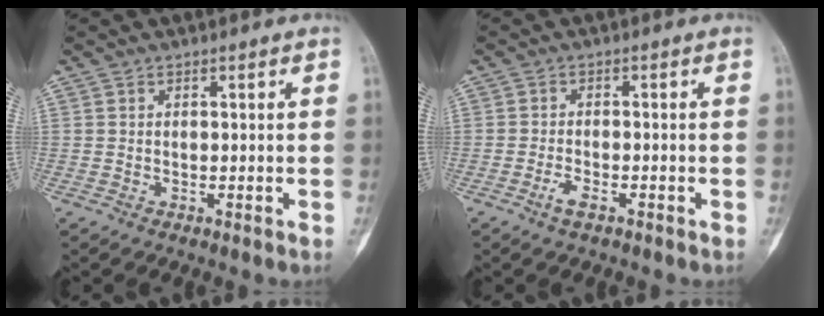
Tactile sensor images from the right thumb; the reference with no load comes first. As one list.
[{"total": 2.5, "force": [-1.5, 1.0, 1.7], "torque": [-0.038, 0.006, -0.031]}]